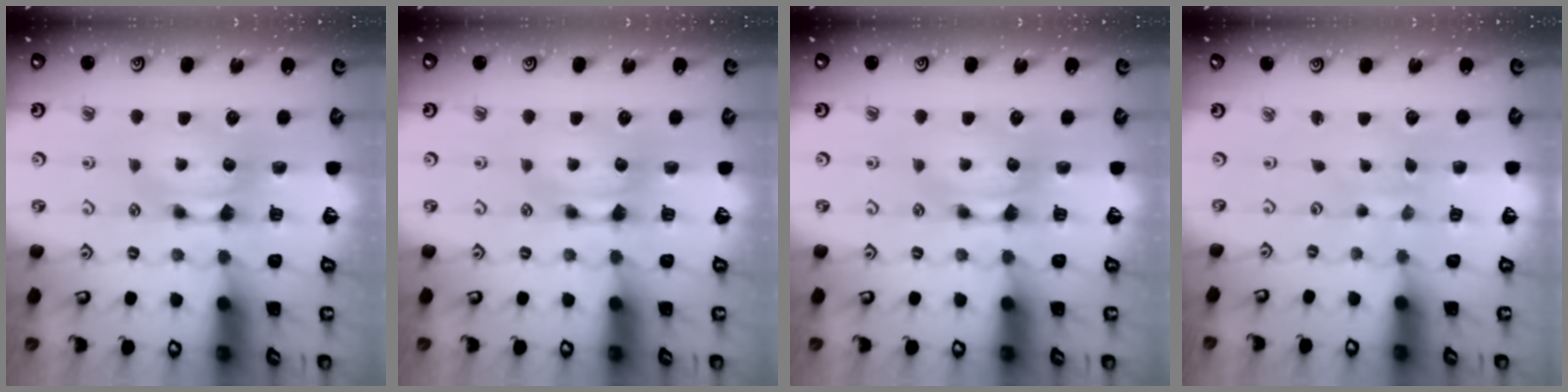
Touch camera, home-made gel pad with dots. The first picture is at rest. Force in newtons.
{"total": 0.0}
{"total": 0.0}
{"total": 5.4, "press": 5.4, "slide": 0.2}